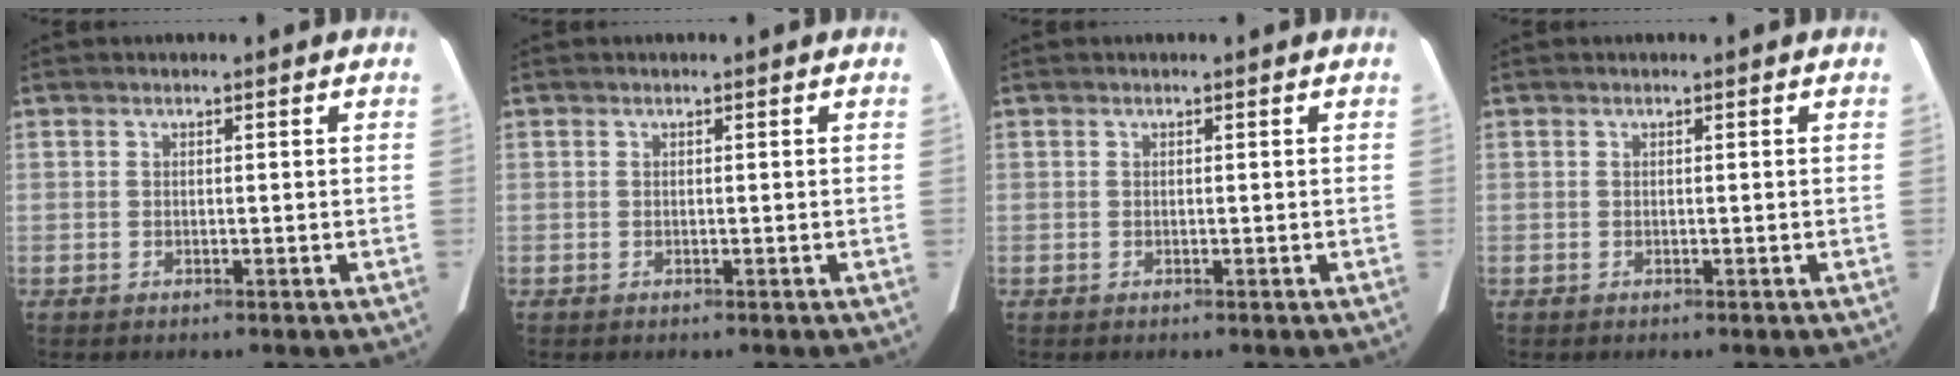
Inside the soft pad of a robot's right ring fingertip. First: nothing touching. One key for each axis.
{"total": 0.0}
{"total": 0.0}
{"total": 0.0}